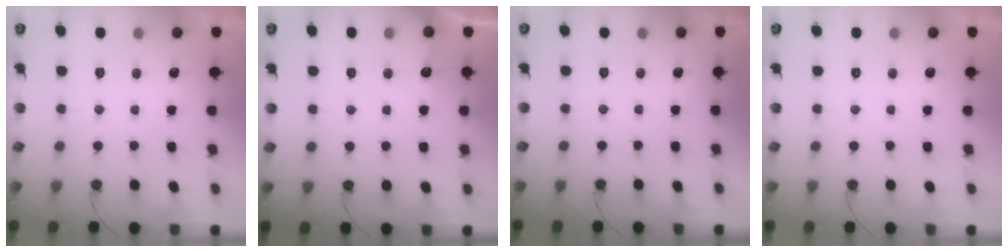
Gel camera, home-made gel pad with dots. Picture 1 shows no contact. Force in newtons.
{"total": 2.8, "press": 2.8, "slide": 0.4}
{"total": 0.0}
{"total": 0.0}